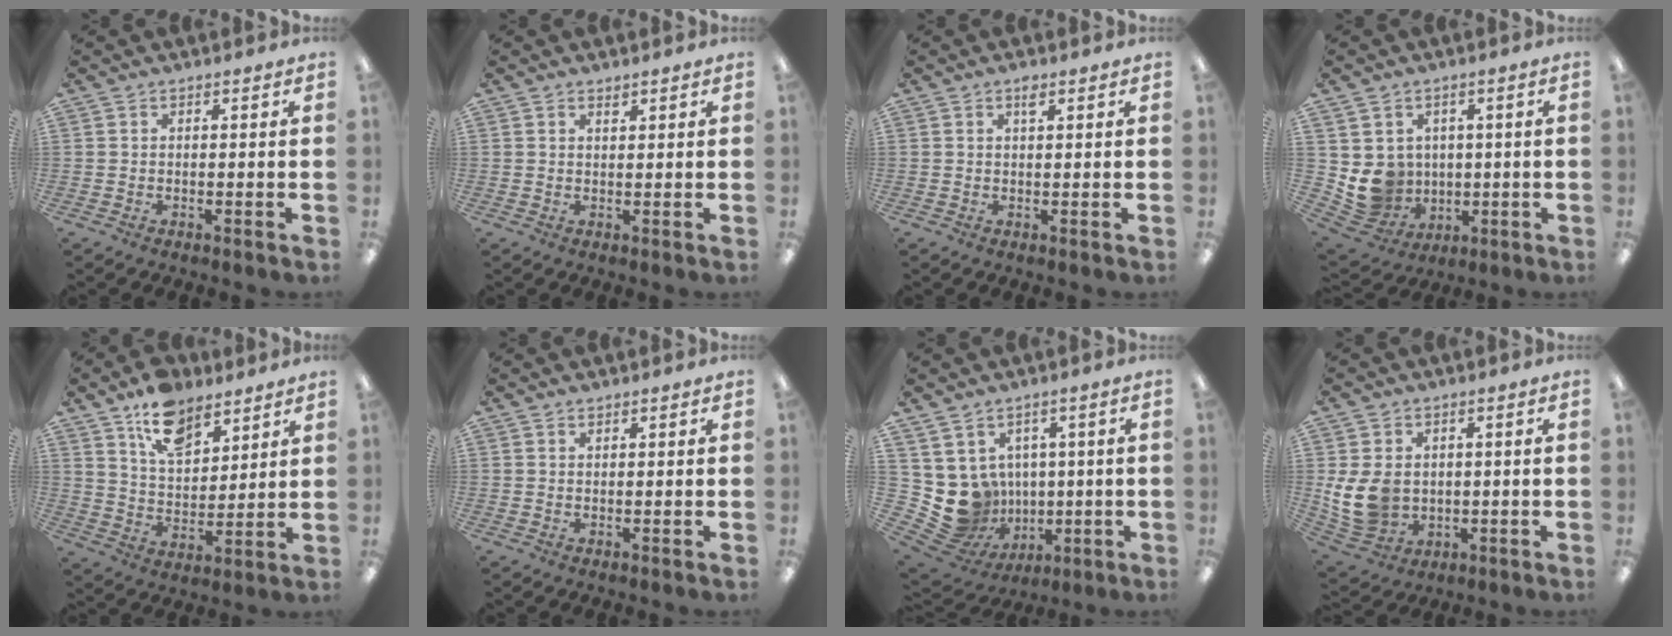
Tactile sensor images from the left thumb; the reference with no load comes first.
{"total": 1.1, "force": [1.1, 0.2, 0.2], "torque": [-0.005, -0.001, 0.021]}
{"total": 1.7, "force": [1.2, 0.5, 1.2], "torque": [-0.018, 0.000, 0.019]}
{"total": 8.5, "force": [1.3, 8.2, 1.6], "torque": [-0.061, -0.019, 0.038]}
{"total": 12.5, "force": [8.7, 6.9, 5.7], "torque": [-0.089, -0.044, 0.160]}
{"total": 0.9, "force": [0.9, 0.2, 0.2], "torque": [-0.004, 0.000, 0.016]}
{"total": 10.5, "force": [0.4, 10.0, 3.0], "torque": [-0.103, -0.030, 0.028]}
{"total": 10.5, "force": [0.6, 8.5, 6.2], "torque": [-0.153, 0.004, 0.016]}